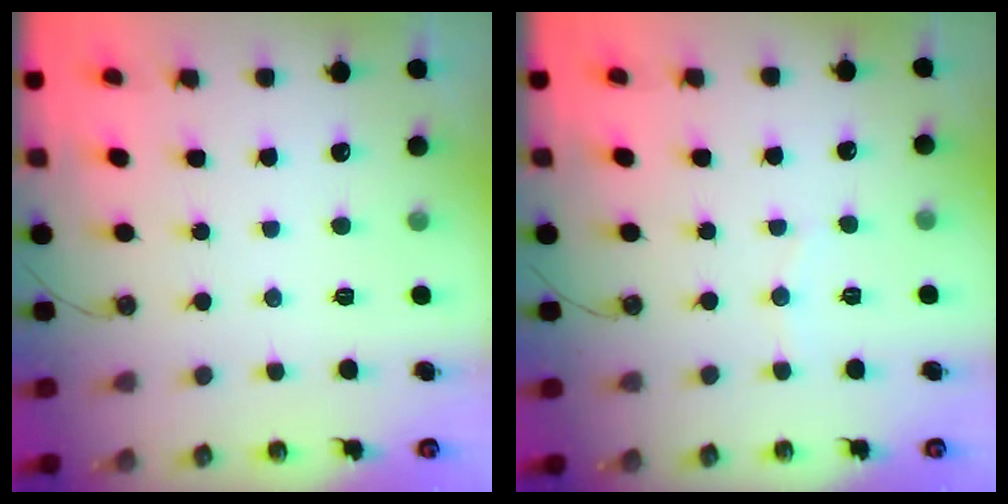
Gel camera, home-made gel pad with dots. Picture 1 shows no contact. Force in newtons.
{"total": 3.2, "press": 3.1, "slide": 0.3}